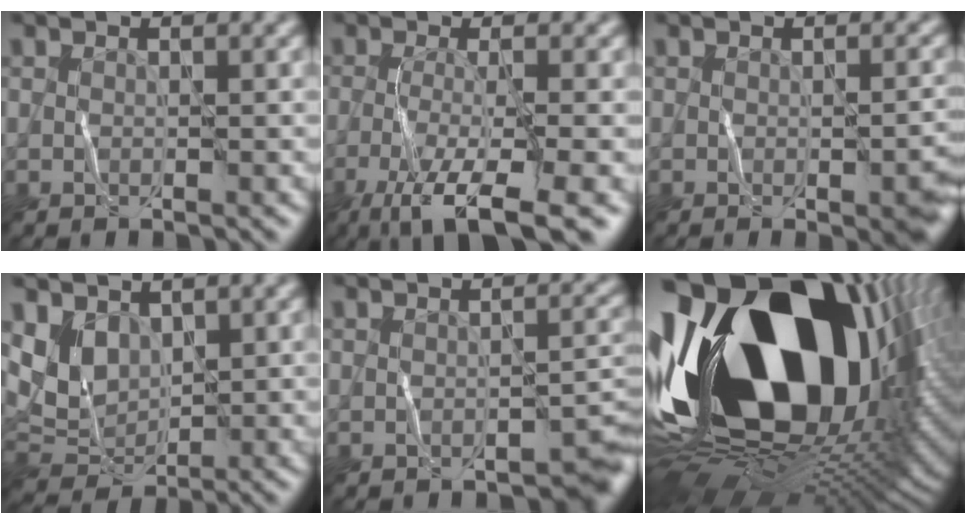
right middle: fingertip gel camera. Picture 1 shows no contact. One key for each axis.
{"total": 7.7, "fx": -4.2, "fy": 1.5, "fz": 6.3, "tx": -0.100, "ty": -0.005, "tz": -0.068}
{"total": 3.1, "fx": -0.9, "fy": 0.7, "fz": 2.9, "tx": -0.026, "ty": 0.009, "tz": 0.002}
{"total": 2.9, "fx": 1.8, "fy": 1.8, "fz": 1.5, "tx": -0.050, "ty": -0.007, "tz": 0.048}
{"total": 2.4, "fx": -1.7, "fy": 0.3, "fz": 1.6, "tx": -0.019, "ty": 0.006, "tz": -0.019}
{"total": 21.4, "fx": 3.8, "fy": 13.3, "fz": 16.3, "tx": -0.346, "ty": -0.017, "tz": 0.084}